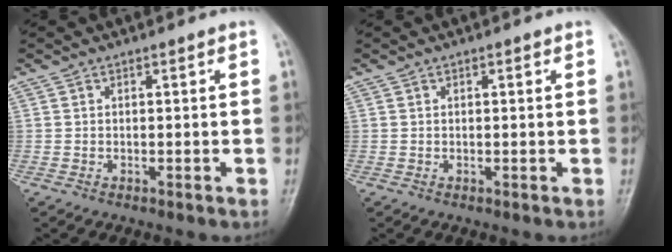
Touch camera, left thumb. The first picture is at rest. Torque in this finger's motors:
{"motor_torque": [0.01, -0.06, -0.31, -0.27, -0.01]}